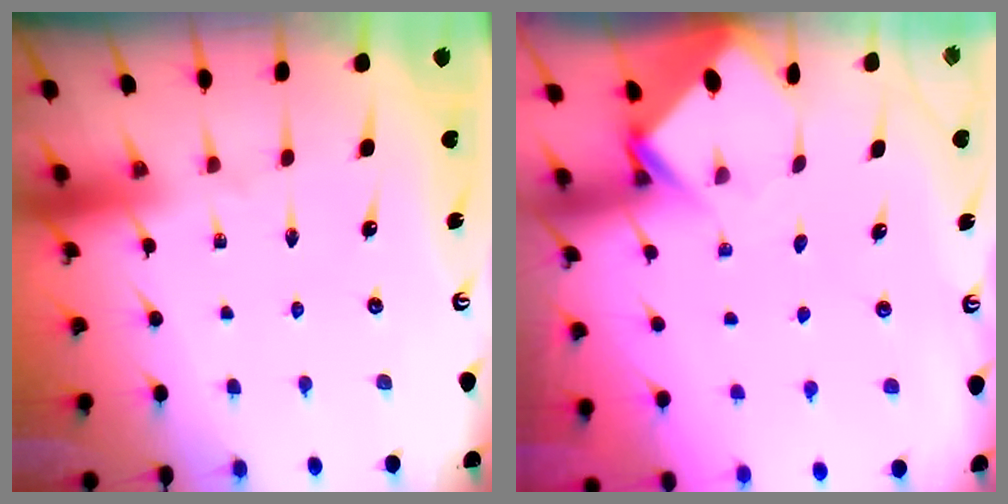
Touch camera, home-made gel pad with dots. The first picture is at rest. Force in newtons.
{"total": 3.8, "press": 3.8, "slide": 0.3}